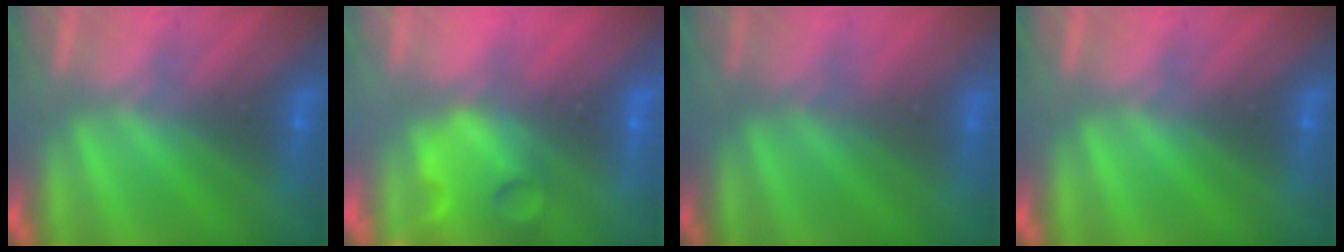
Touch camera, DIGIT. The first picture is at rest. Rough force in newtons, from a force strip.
{"total": 10.7}
{"total": 2.6}
{"total": 0.0}